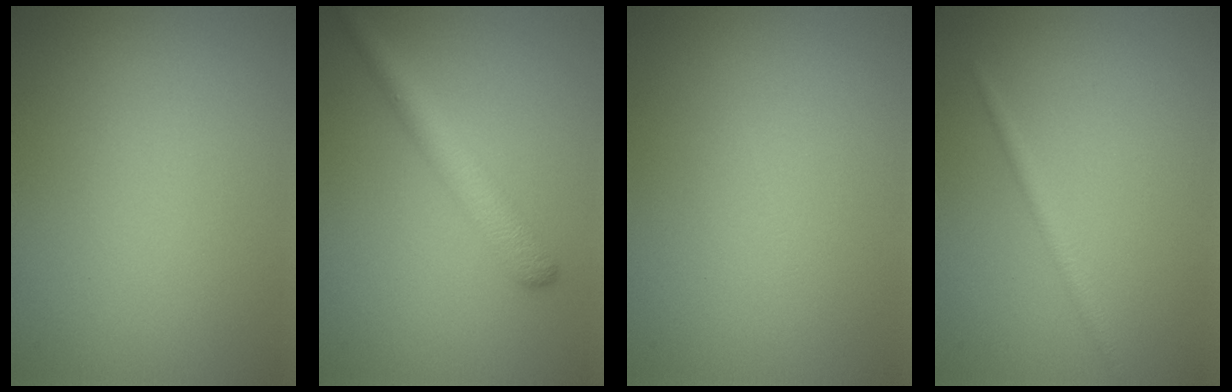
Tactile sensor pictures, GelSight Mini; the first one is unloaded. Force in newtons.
{"total": 2.8, "press": 2.8, "slide": 0.2}
{"total": 0.0}
{"total": 1.3, "press": 1.3, "slide": 0.1}